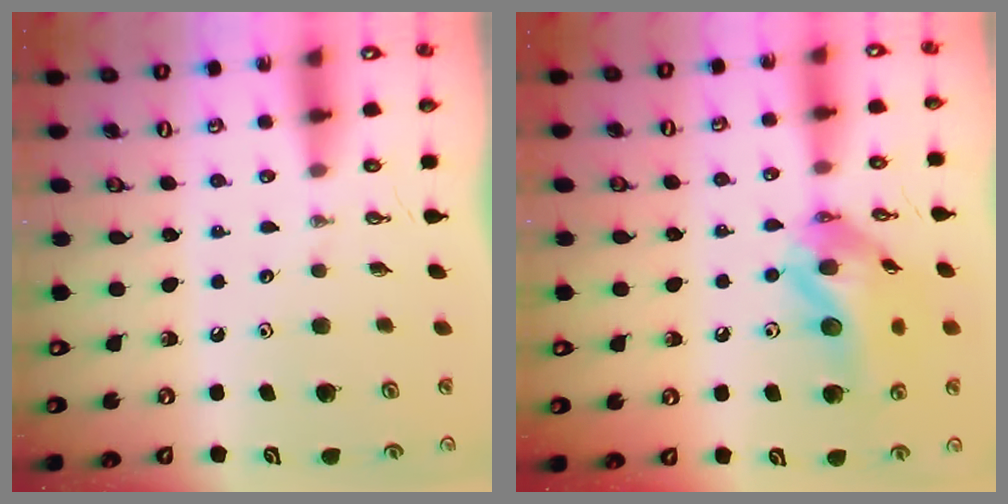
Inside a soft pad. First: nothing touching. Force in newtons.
{"total": 14.8, "press": 14.7, "slide": 2.0}